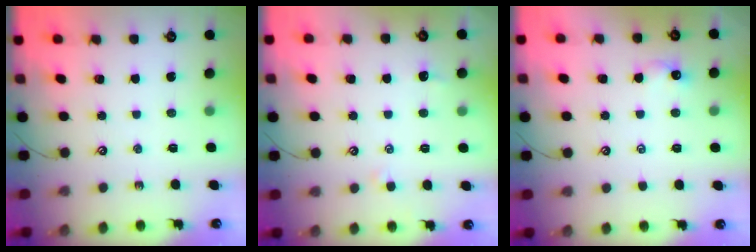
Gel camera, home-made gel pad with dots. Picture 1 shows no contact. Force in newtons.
{"total": 1.0, "press": 0.8, "slide": 0.5}
{"total": 0.6, "press": 0.2, "slide": 0.5}